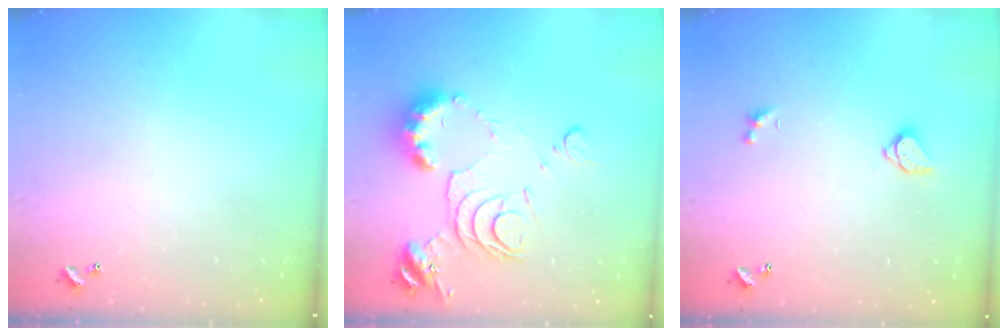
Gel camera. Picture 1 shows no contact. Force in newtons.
{"total": 11.9, "press": 11.8, "slide": 1.4}
{"total": 1.6, "press": 1.5, "slide": 0.4}